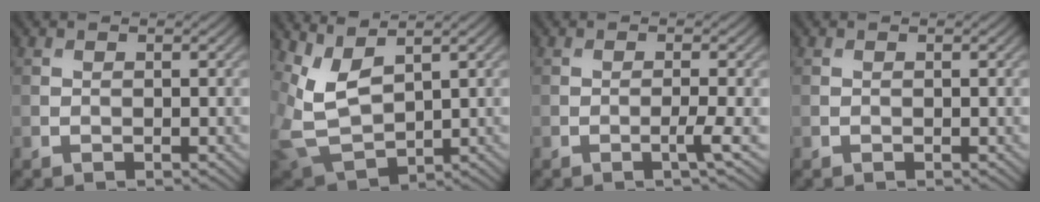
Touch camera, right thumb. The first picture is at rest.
{"total": 6.5, "force": [3.6, 3.0, 4.5], "torque": [-0.122, -0.010, 0.074]}
{"total": 1.8, "force": [-0.6, -0.1, 1.6], "torque": [-0.030, 0.004, -0.015]}
{"total": 0.0}